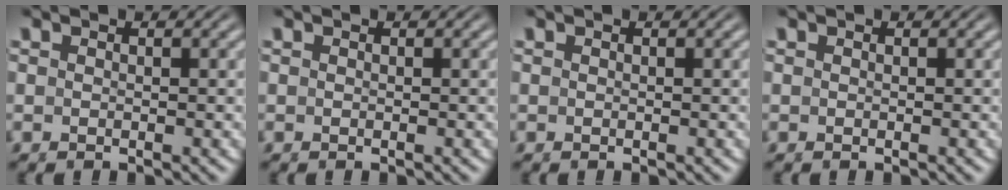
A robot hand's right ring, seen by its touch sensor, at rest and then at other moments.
{"total": 0.0}
{"total": 0.0}
{"total": 0.0}